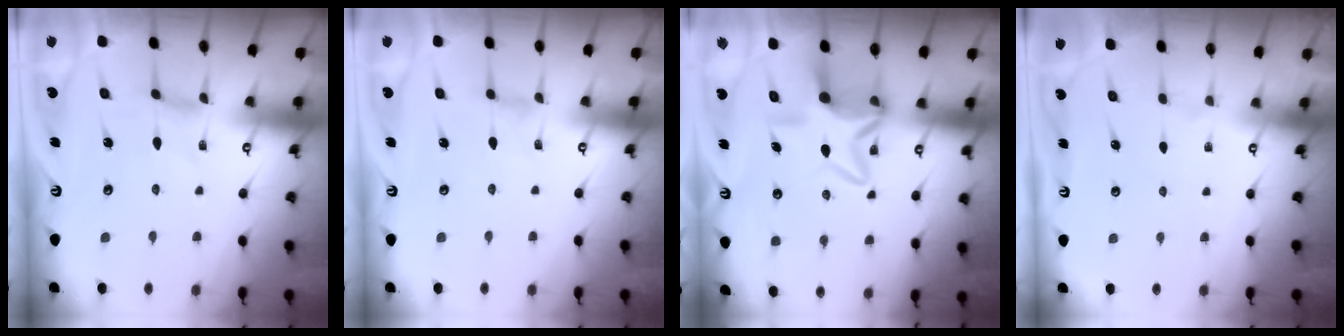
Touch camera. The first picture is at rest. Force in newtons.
{"total": 0.0}
{"total": 7.2, "press": 7.1, "slide": 0.8}
{"total": 0.0}